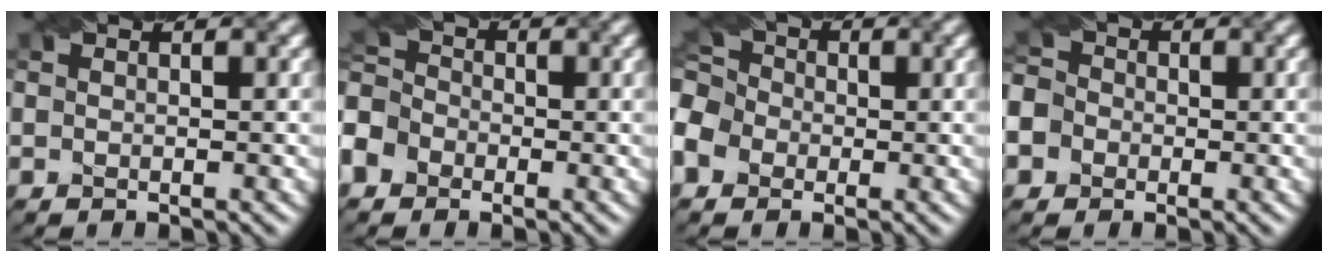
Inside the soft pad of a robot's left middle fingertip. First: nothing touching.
{"total": 6.3, "force": [-3.7, 4.6, 2.2], "torque": [-0.048, -0.004, -0.075]}
{"total": 6.6, "force": [-2.6, 5.3, 2.9], "torque": [-0.064, 0.004, -0.062]}
{"total": 8.1, "force": [-3.4, 7.0, 2.1], "torque": [-0.059, 0.000, -0.096]}